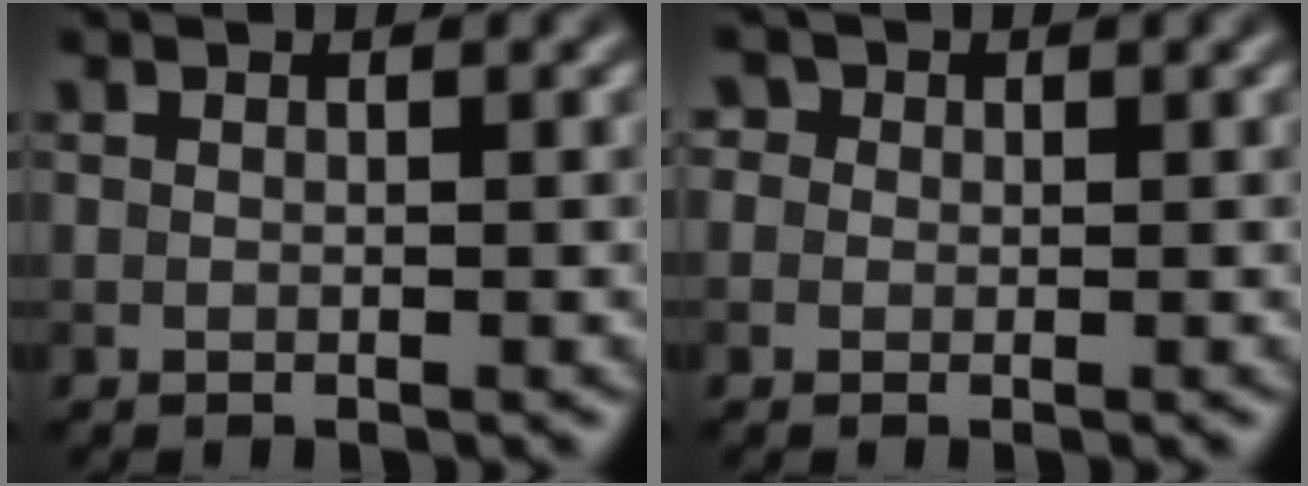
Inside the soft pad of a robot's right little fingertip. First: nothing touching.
{"total": 2.1, "force": [0.9, 1.7, 0.7], "torque": [0.002, 0.014, -0.011]}